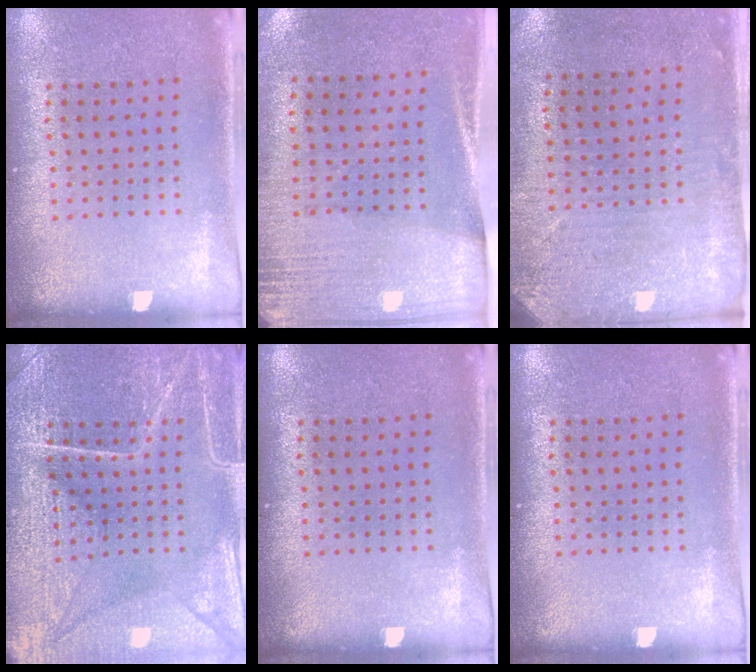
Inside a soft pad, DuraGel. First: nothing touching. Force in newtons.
{"total": 2.7, "press": 2.4, "slide": 1.3}
{"total": 3.0, "press": 2.4, "slide": 1.8}
{"total": 5.5, "press": 5.5, "slide": 0.6}
{"total": 0.0}
{"total": 0.0}